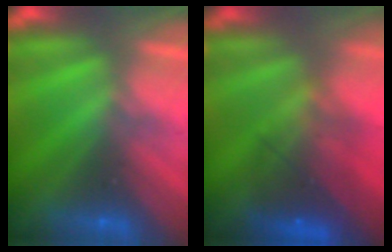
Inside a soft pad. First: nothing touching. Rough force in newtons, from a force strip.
{"total": 7.5}